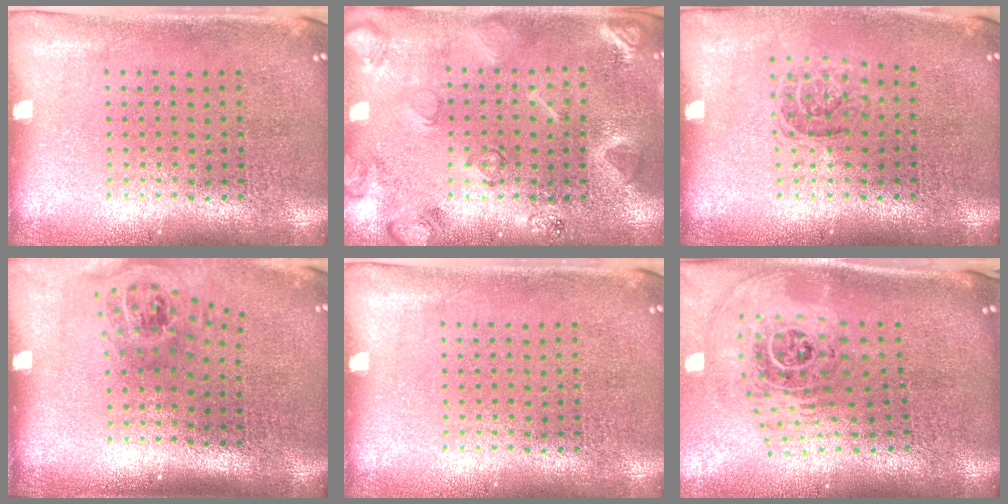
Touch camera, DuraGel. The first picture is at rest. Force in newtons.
{"total": 2.2, "press": 2.2, "slide": 0.4}
{"total": 1.1, "press": 1.1, "slide": 0.4}
{"total": 1.5, "press": 1.1, "slide": 1.0}
{"total": 0.0}
{"total": 2.6, "press": 1.8, "slide": 1.9}